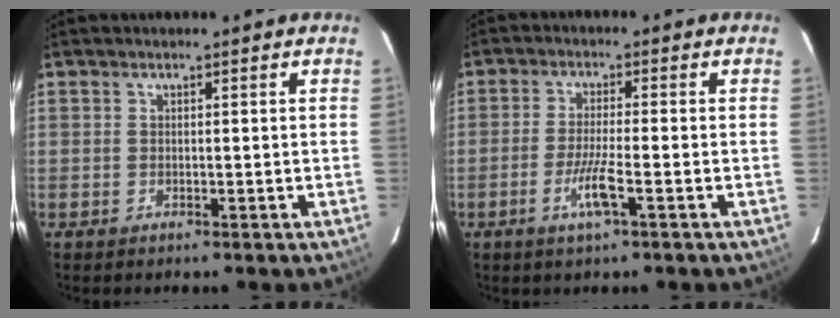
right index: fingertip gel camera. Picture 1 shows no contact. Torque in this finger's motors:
{"motor_torque": [0.65, -0.31, 0.35, 0.10]}